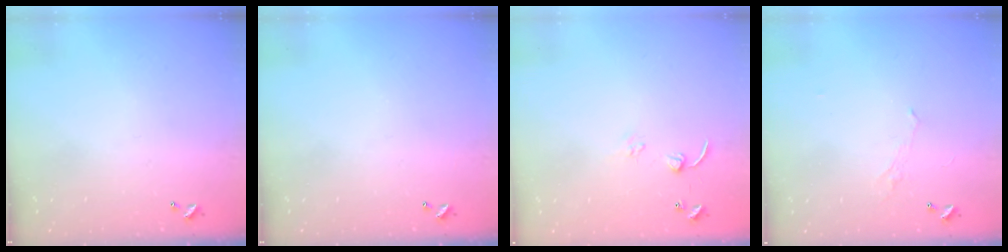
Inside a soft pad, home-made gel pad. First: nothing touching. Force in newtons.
{"total": 0.0}
{"total": 5.4, "press": 5.4, "slide": 0.5}
{"total": 0.7, "press": 0.4, "slide": 0.6}